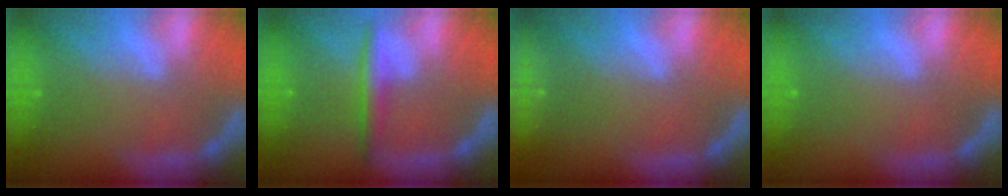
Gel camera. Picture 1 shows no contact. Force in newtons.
{"total": 3.0}
{"total": 9.0}
{"total": 0.0}